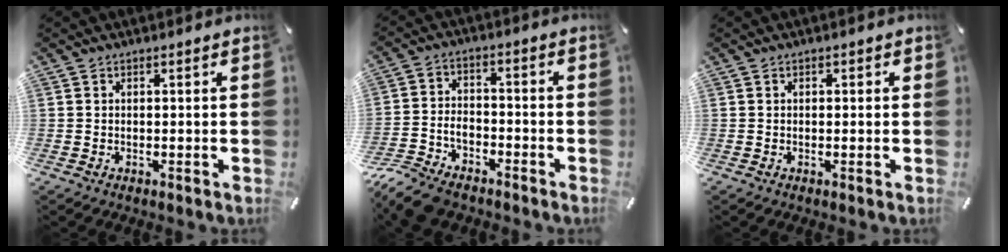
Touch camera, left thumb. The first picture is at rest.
{"total": 9.1, "force": [-7.3, 4.3, 3.3], "torque": [-0.067, 0.032, -0.141]}
{"total": 0.5, "force": [0.0, 0.5, 0.2], "torque": [-0.003, 0.003, -0.002]}